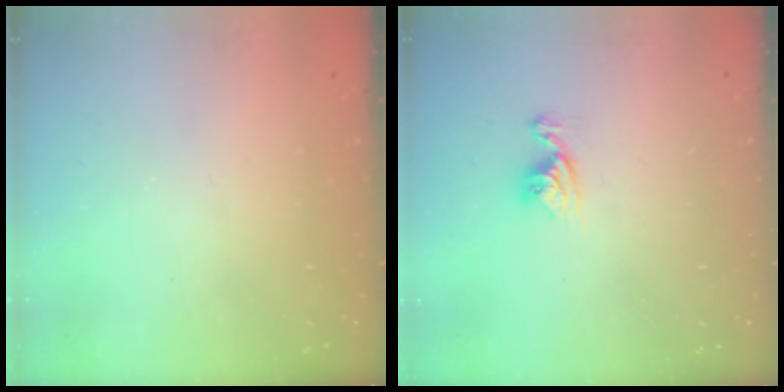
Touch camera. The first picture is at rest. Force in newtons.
{"total": 6.9, "press": 6.9, "slide": 0.7}